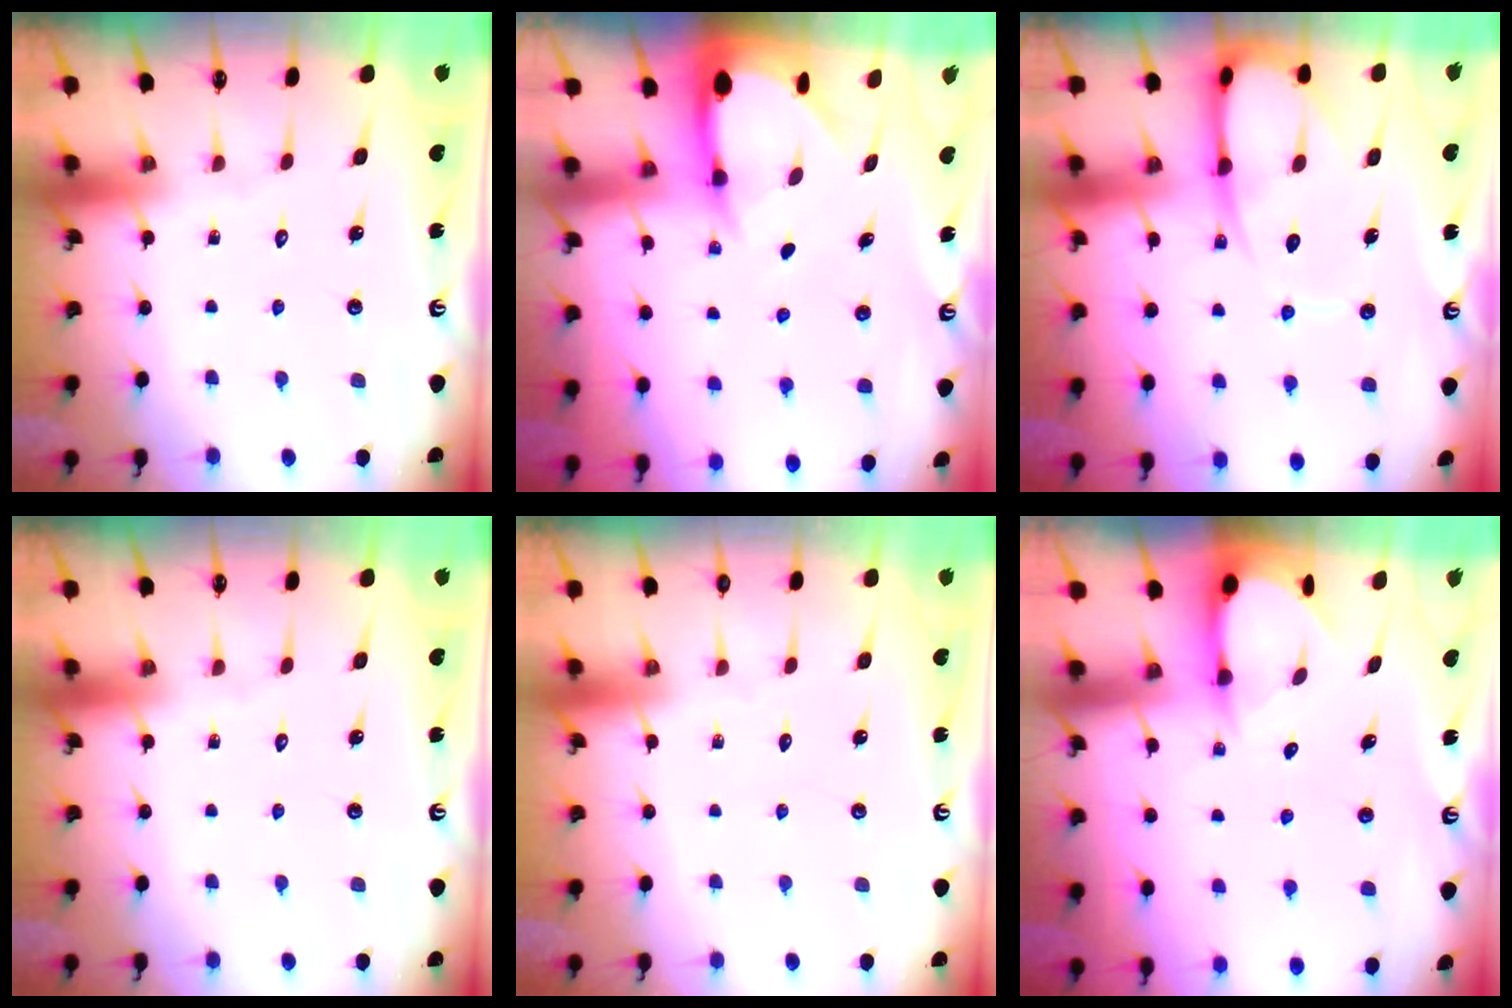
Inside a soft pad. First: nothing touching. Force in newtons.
{"total": 4.0, "press": 4.0, "slide": 0.6}
{"total": 10.5, "press": 10.4, "slide": 1.4}
{"total": 0.0}
{"total": 0.0}
{"total": 3.4, "press": 3.3, "slide": 0.4}